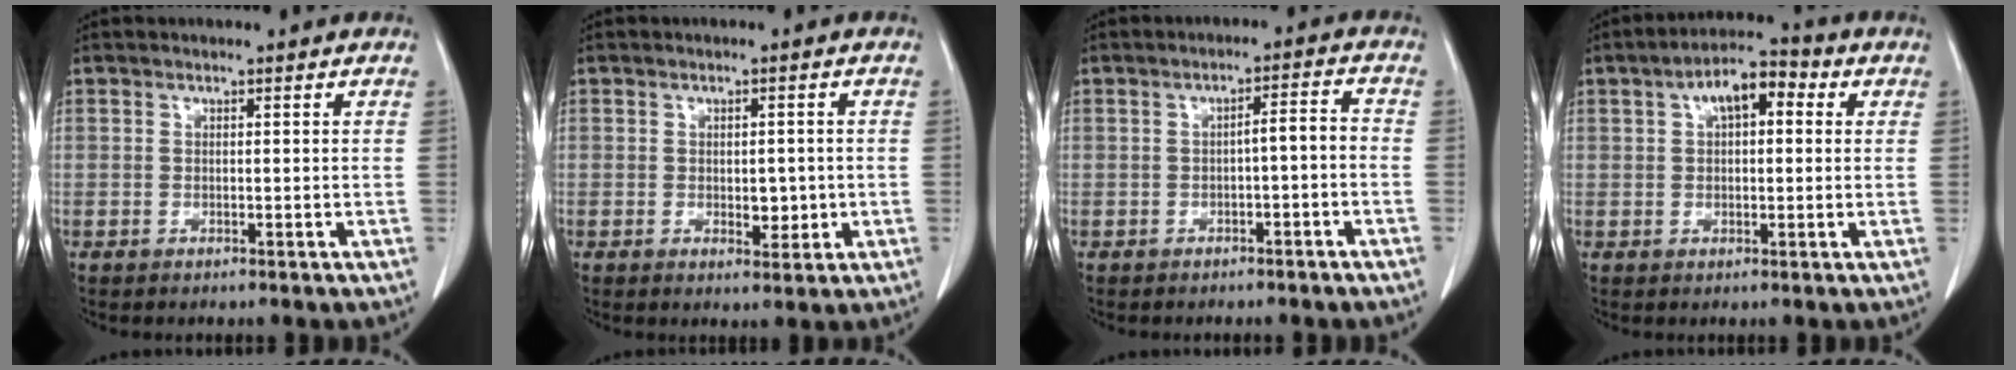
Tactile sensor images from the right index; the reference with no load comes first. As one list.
[{"total": 3.2, "force": [-0.4, 1.8, 2.6], "torque": [-0.032, -0.001, 0.002]}, {"total": 3.4, "force": [-1.2, 0.7, 3.2], "torque": [-0.043, 0.016, -0.016]}, {"total": 7.5, "force": [2.4, 3.3, 6.2], "torque": [-0.097, 0.037, 0.034]}]